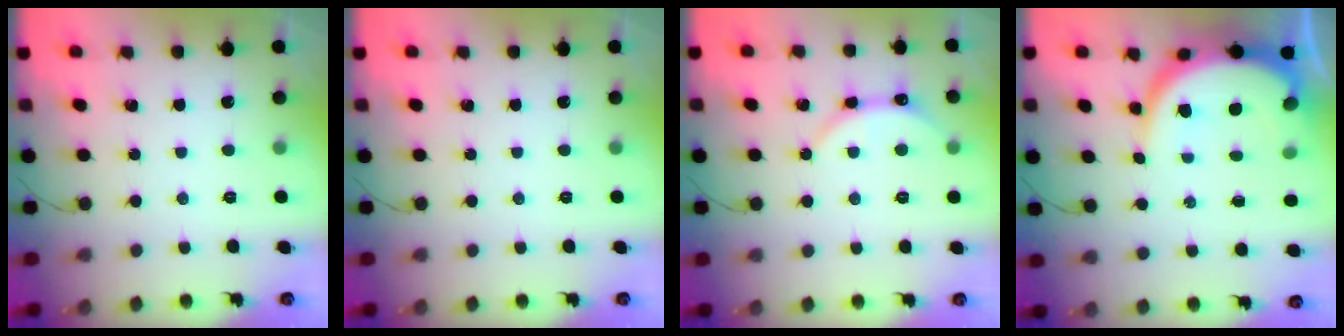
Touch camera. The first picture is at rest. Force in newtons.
{"total": 0.0}
{"total": 4.4, "press": 4.0, "slide": 1.8}
{"total": 10.5, "press": 10.5, "slide": 1.2}